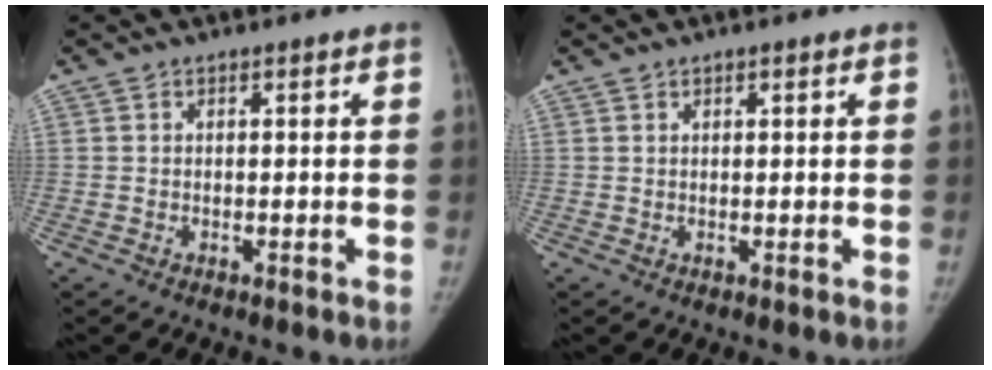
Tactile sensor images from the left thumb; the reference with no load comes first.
{"total": 0.7, "force": [0.4, 0.3, 0.5], "torque": [-0.004, 0.000, 0.006]}